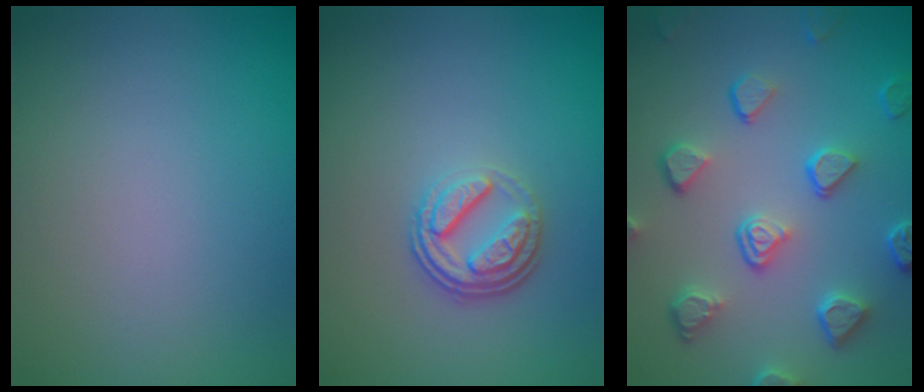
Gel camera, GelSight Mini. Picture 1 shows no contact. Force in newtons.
{"total": 3.7, "press": 2.6, "slide": 2.6}
{"total": 5.3, "press": 4.1, "slide": 3.3}